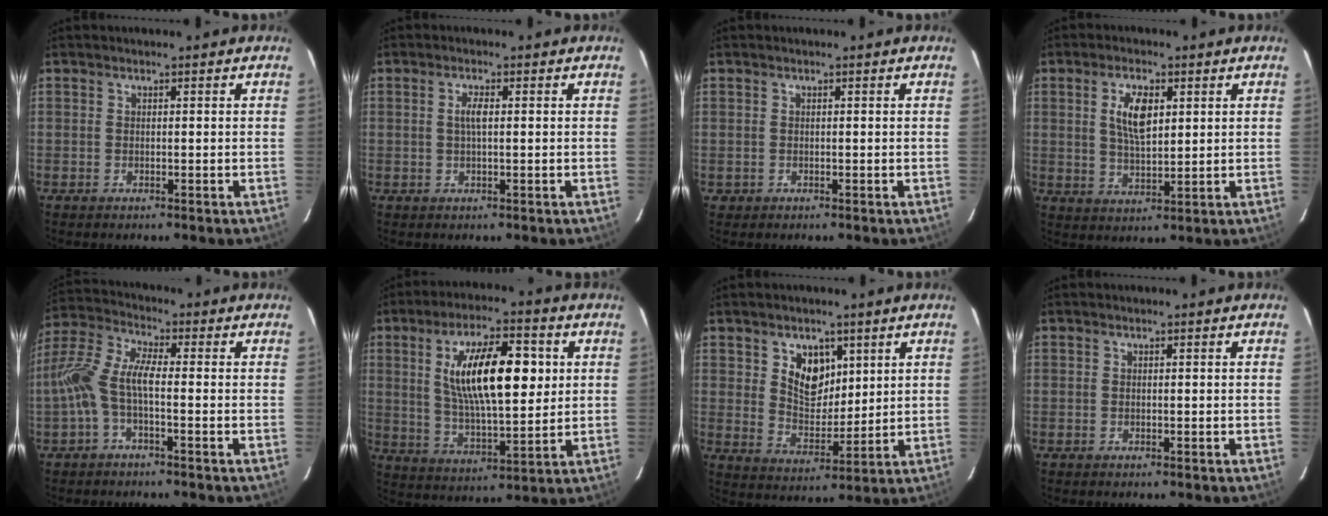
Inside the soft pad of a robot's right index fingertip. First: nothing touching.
{"total": 2.1, "force": [0.2, 0.4, 2.1], "torque": [-0.041, 0.003, 0.003]}
{"total": 1.2, "force": [-0.1, 1.1, 0.0], "torque": [0.000, 0.003, 0.000]}
{"total": 7.1, "force": [2.2, 3.2, 6.0], "torque": [-0.109, 0.005, 0.044]}
{"total": 8.7, "force": [-2.1, 2.7, 8.1], "torque": [-0.187, 0.012, -0.044]}
{"total": 17.0, "force": [4.0, 5.7, 15.5], "torque": [-0.270, 0.013, 0.074]}
{"total": 8.2, "force": [3.6, 5.7, 4.6], "torque": [-0.074, 0.000, 0.073]}
{"total": 0.0}